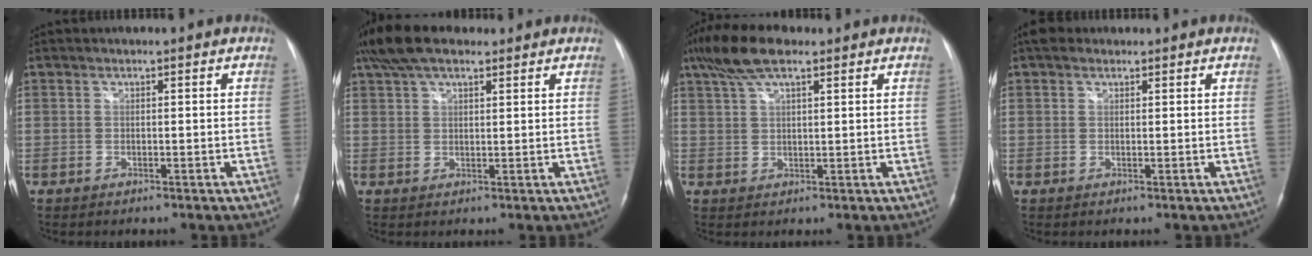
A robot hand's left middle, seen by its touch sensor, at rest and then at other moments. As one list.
[{"total": 8.7, "force": [6.4, 3.4, 4.7], "torque": [-0.096, 0.032, 0.119]}, {"total": 8.3, "force": [5.7, 2.4, 5.5], "torque": [-0.117, 0.026, 0.104]}, {"total": 2.5, "force": [1.8, 1.6, 0.7], "torque": [-0.016, 0.019, 0.028]}]